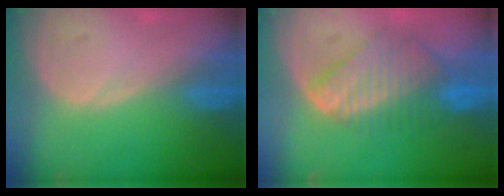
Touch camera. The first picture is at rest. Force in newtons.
{"total": 8.7, "press": 7.7, "slide": 4.0}